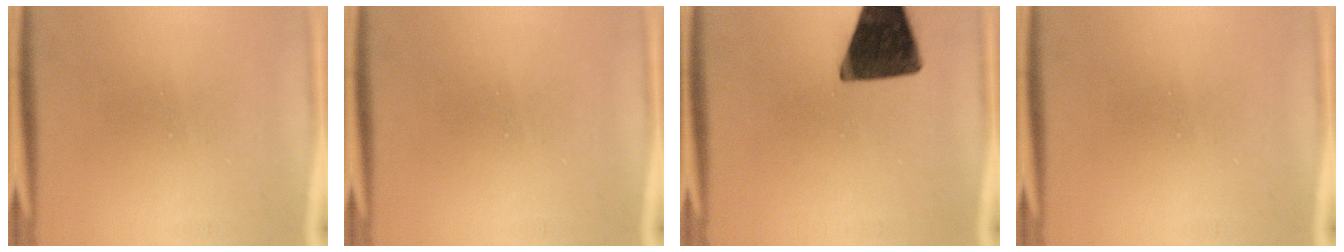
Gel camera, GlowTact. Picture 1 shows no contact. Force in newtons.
{"total": 0.0}
{"total": 16.0}
{"total": 0.0}